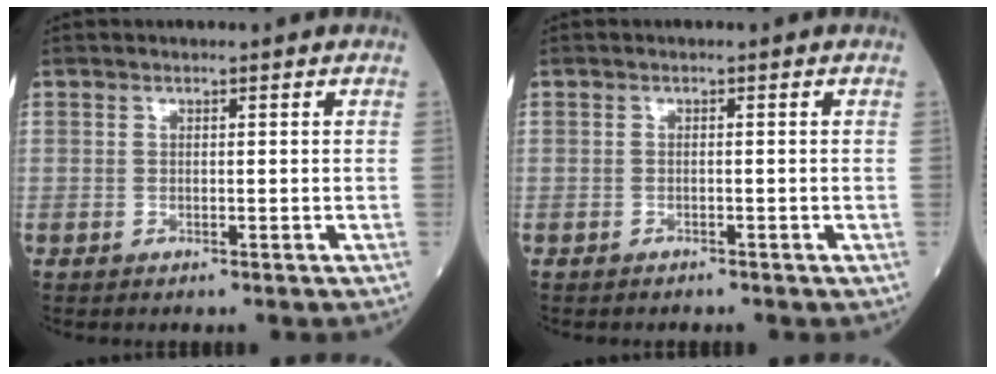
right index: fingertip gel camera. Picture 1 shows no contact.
{"total": 0.9, "force": [-0.8, 0.3, 0.2], "torque": [-0.008, 0.000, -0.012]}